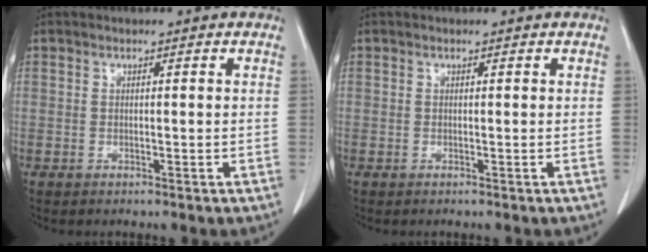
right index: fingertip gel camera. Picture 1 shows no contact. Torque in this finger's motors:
{"motor_torque": [-0.05, 0.02, -0.01, 0.00]}